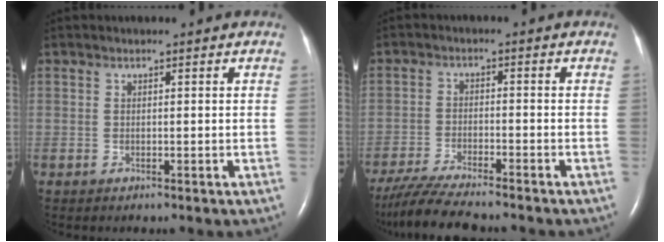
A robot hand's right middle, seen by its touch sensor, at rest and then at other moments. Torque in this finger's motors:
{"motor_torque": [0.22, -0.22, 0.08, 0.03]}